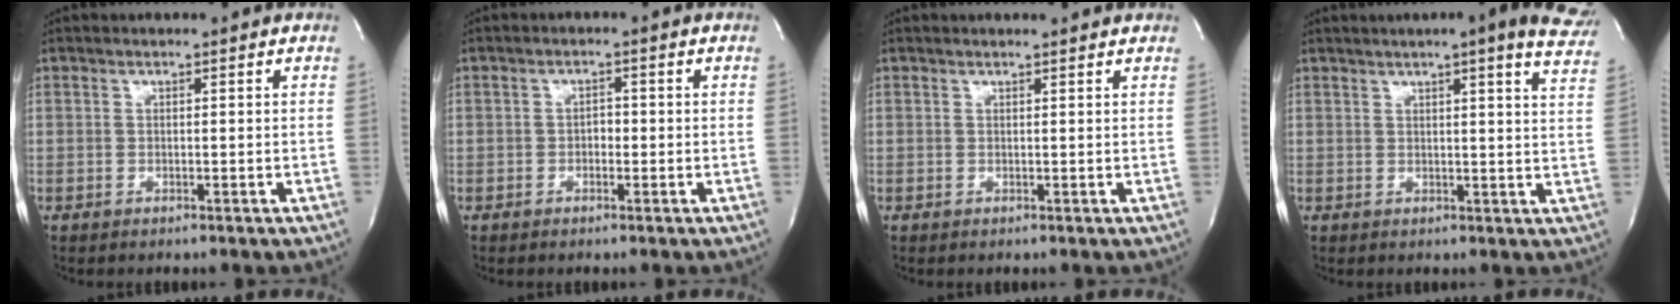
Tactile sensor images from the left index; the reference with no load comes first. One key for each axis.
{"total": 1.7, "fx": -0.5, "fy": 1.1, "fz": 1.3, "tx": -0.014, "ty": 0.006, "tz": -0.009}
{"total": 1.3, "fx": 1.3, "fy": 0.0, "fz": 0.3, "tx": -0.013, "ty": 0.000, "tz": 0.012}
{"total": 13.2, "fx": 9.6, "fy": 1.2, "fz": 9.0, "tx": -0.113, "ty": -0.001, "tz": 0.098}